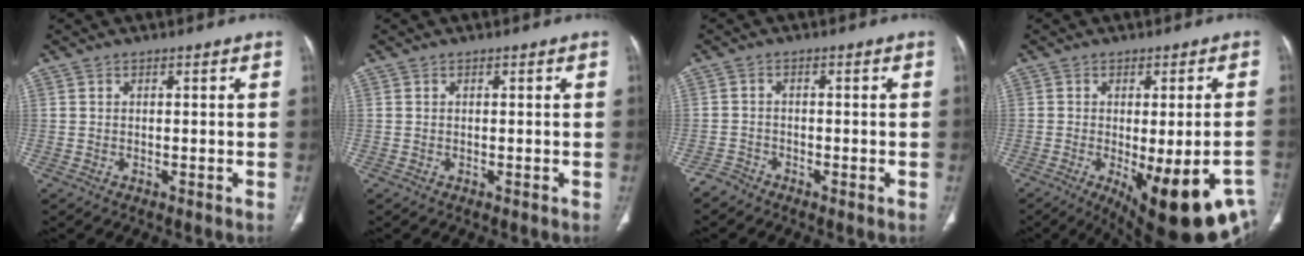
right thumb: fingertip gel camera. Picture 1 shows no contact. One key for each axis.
{"total": 0.0}
{"total": 1.8, "fx": -1.7, "fy": 0.6, "fz": -0.1, "tx": 0.007, "ty": -0.004, "tz": -0.037}
{"total": 19.6, "fx": -8.4, "fy": 6.1, "fz": 16.6, "tx": -0.162, "ty": -0.008, "tz": -0.096}